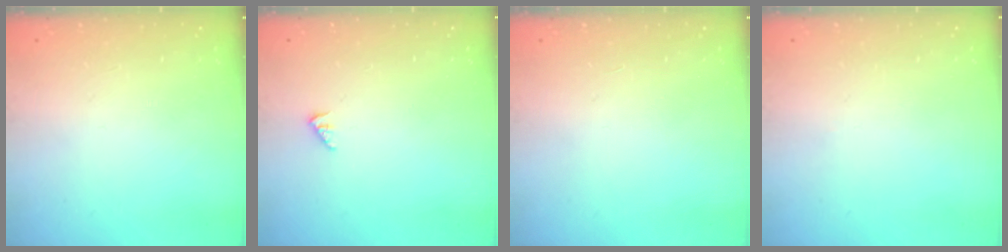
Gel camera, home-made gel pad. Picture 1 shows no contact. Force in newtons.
{"total": 0.6, "press": 0.6, "slide": 0.2}
{"total": 0.0}
{"total": 0.0}